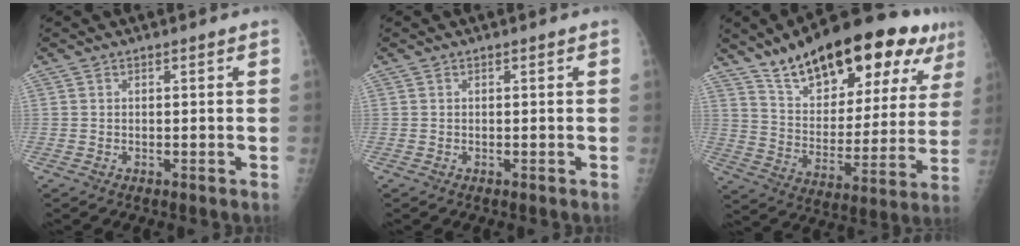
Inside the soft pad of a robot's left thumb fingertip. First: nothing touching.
{"total": 0.0}
{"total": 27.4, "force": [17.2, 11.0, 18.3], "torque": [-0.246, -0.038, 0.266]}